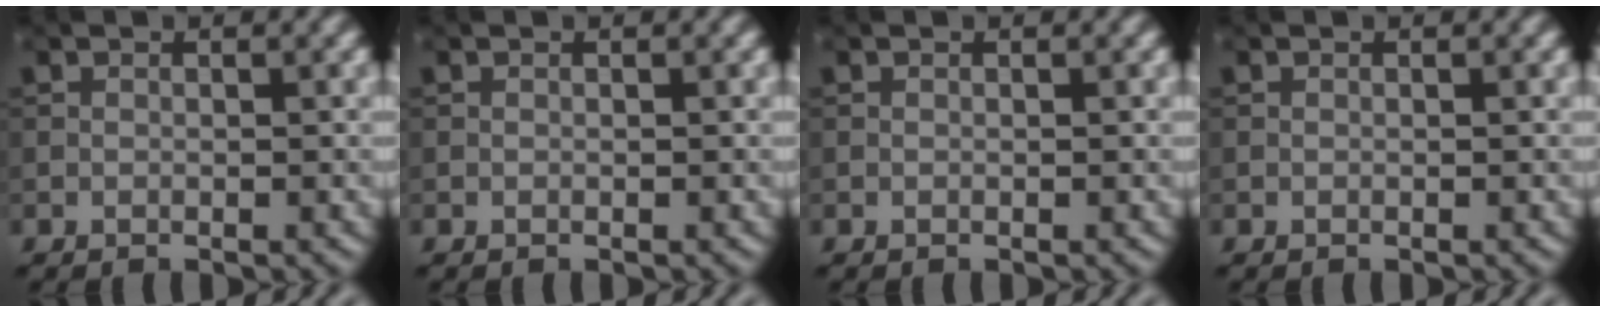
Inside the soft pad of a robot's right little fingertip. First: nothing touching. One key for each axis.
{"total": 0.0}
{"total": 0.0}
{"total": 0.0}